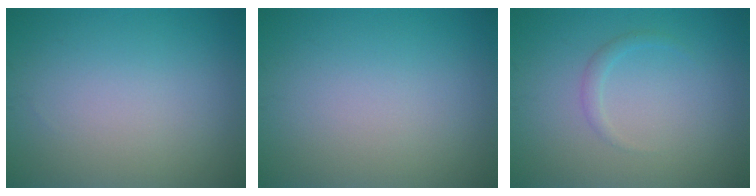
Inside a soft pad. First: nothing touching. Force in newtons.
{"total": 0.0}
{"total": 1.0, "press": 1.0, "slide": 0.1}